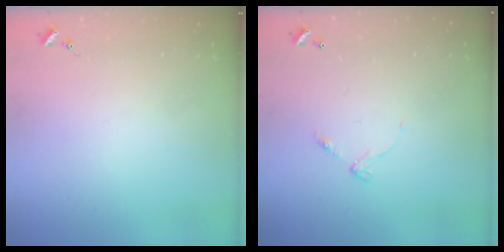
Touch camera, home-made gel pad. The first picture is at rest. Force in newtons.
{"total": 5.6, "press": 5.6, "slide": 0.5}